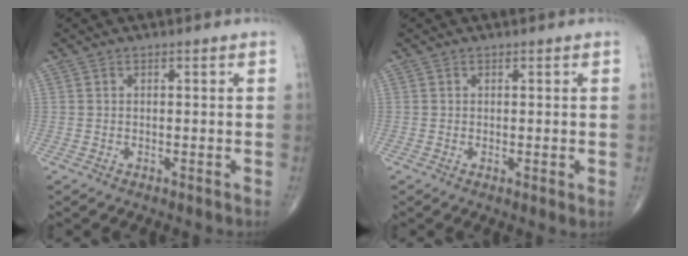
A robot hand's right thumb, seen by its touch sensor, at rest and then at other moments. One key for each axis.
{"total": 1.4, "fx": 0.0, "fy": 0.3, "fz": 1.4, "tx": -0.023, "ty": -0.006, "tz": -0.002}